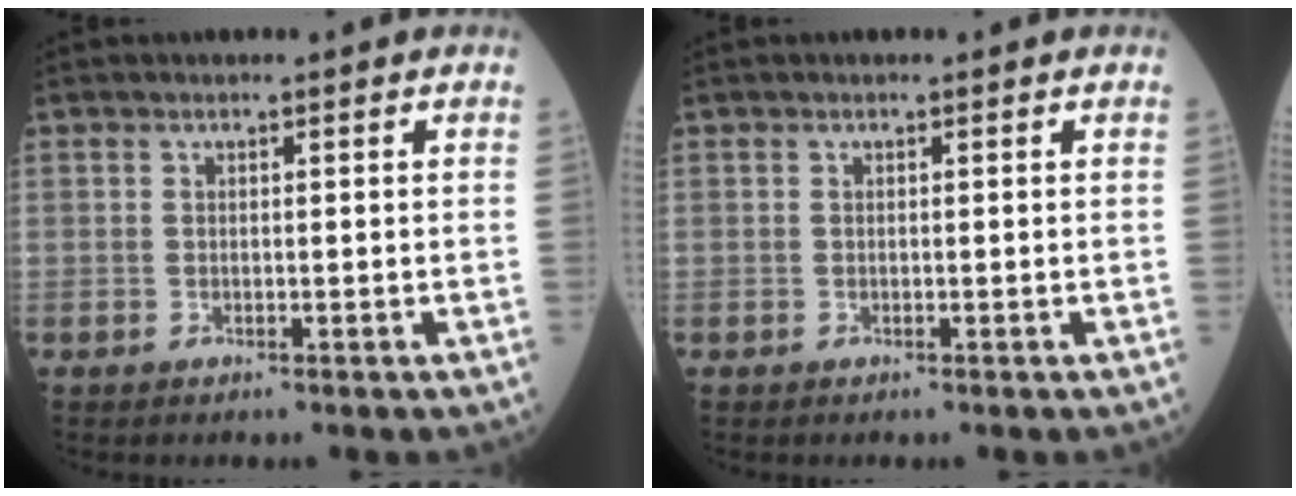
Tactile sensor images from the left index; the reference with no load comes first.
{"total": 0.0}